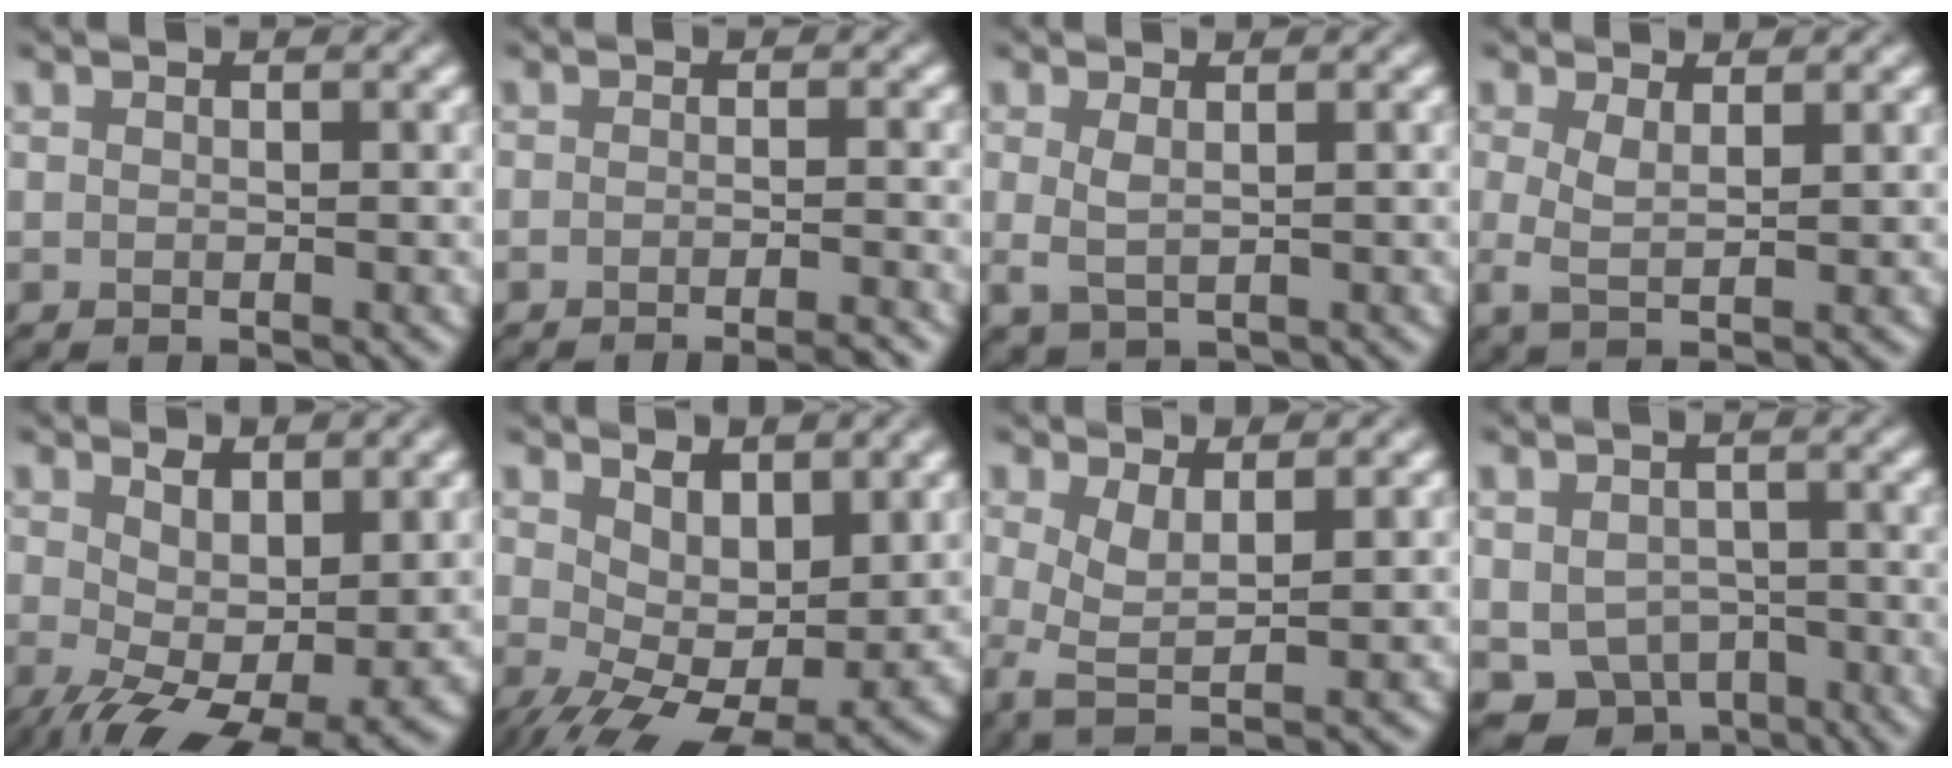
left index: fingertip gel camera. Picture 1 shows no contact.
{"total": 2.6, "force": [-1.9, 0.3, 1.7], "torque": [-0.014, 0.001, -0.035]}
{"total": 1.3, "force": [0.2, 0.5, 1.2], "torque": [-0.029, -0.005, 0.007]}
{"total": 2.1, "force": [0.4, 0.5, 2.0], "torque": [-0.043, -0.005, 0.007]}
{"total": 6.6, "force": [-0.5, 2.8, 6.0], "torque": [-0.103, -0.011, -0.004]}
{"total": 5.7, "force": [0.9, 2.6, 5.0], "torque": [-0.091, -0.012, 0.018]}
{"total": 2.7, "force": [0.2, 0.8, 2.6], "torque": [-0.055, -0.006, 0.002]}
{"total": 6.0, "force": [-3.0, 4.4, 2.7], "torque": [-0.034, -0.015, -0.041]}